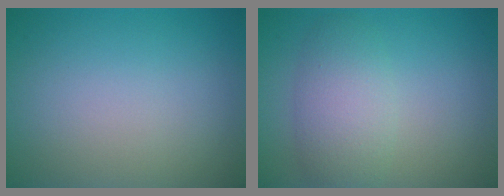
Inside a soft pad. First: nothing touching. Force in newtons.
{"total": 4.2, "press": 4.2, "slide": 0.1}